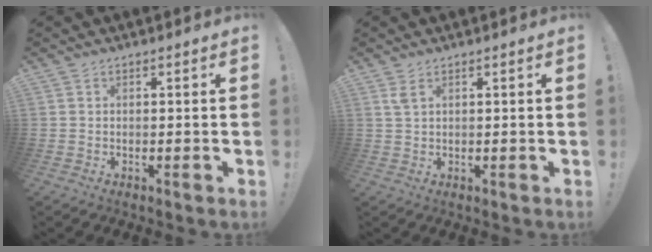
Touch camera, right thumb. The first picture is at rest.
{"total": 2.4, "force": [1.3, 0.6, 1.9], "torque": [-0.039, -0.001, 0.024]}